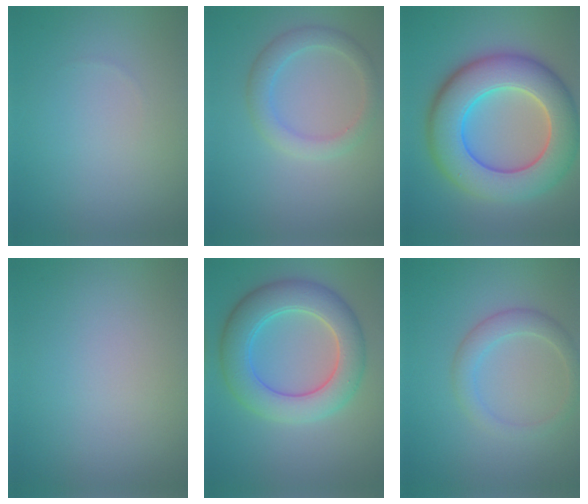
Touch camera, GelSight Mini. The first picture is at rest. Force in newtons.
{"total": 2.8, "press": 2.8, "slide": 0.2}
{"total": 11.1, "press": 11.0, "slide": 0.7}
{"total": 0.0}
{"total": 7.1, "press": 7.1, "slide": 0.1}
{"total": 2.5, "press": 2.5, "slide": 0.0}